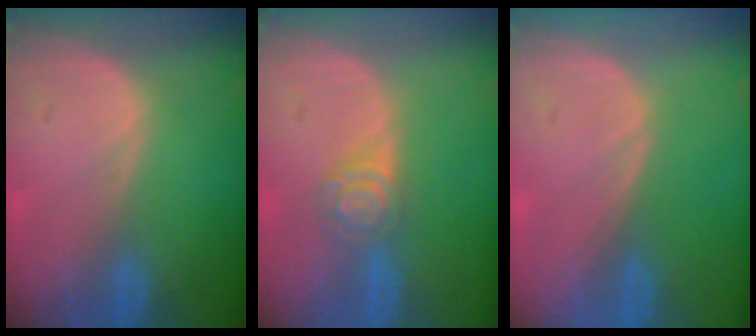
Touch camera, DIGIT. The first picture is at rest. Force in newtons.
{"total": 4.3, "press": 3.9, "slide": 1.7}
{"total": 0.0}